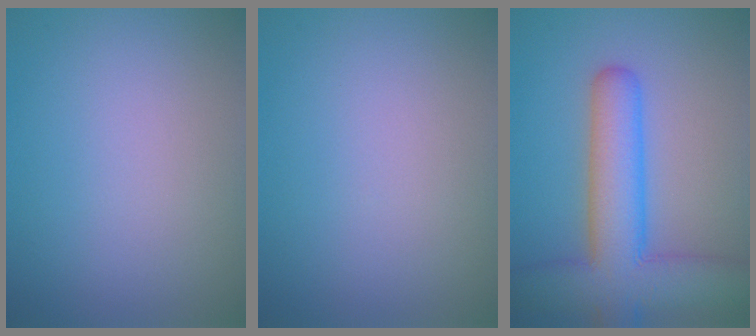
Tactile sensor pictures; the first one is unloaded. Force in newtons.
{"total": 0.0}
{"total": 9.0, "press": 9.0, "slide": 0.4}